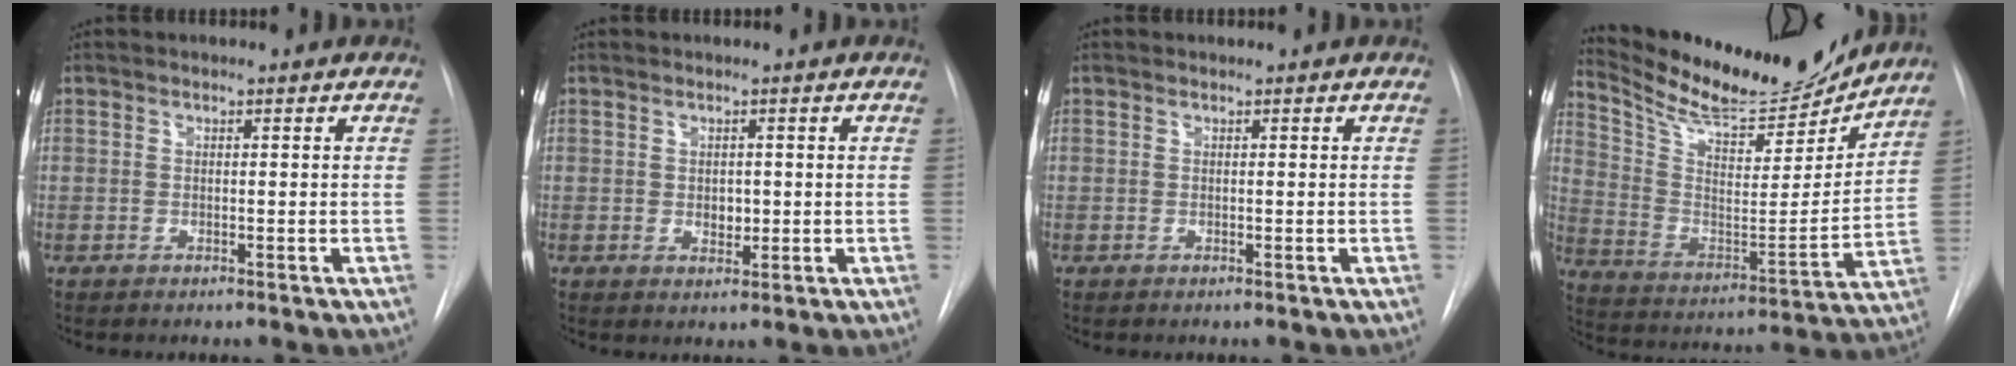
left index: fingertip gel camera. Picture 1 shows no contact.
{"total": 1.8, "force": [0.1, 1.4, 1.1], "torque": [-0.016, -0.002, 0.005]}
{"total": 0.0}
{"total": 19.2, "force": [18.0, 3.4, 5.6], "torque": [-0.113, -0.028, 0.290]}